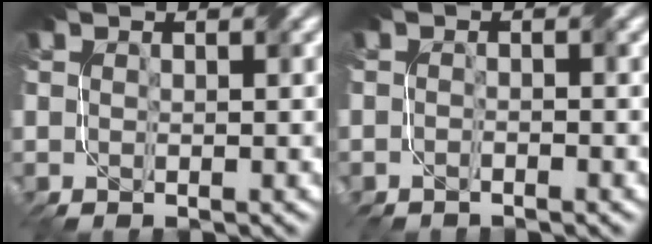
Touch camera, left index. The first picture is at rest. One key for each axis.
{"total": 0.9, "fx": -0.8, "fy": -0.1, "fz": -0.3, "tx": 0.012, "ty": 0.000, "tz": -0.015}